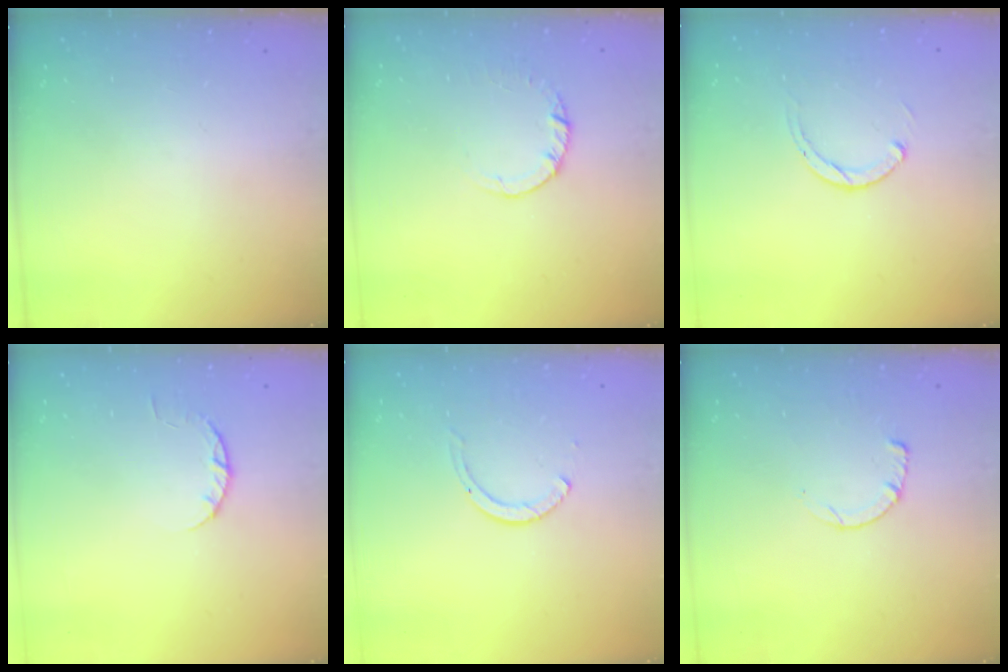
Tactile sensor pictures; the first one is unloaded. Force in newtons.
{"total": 2.5, "press": 2.5, "slide": 0.2}
{"total": 2.5, "press": 2.5, "slide": 0.3}
{"total": 3.3, "press": 3.3, "slide": 0.5}
{"total": 2.6, "press": 2.6, "slide": 0.3}
{"total": 3.0, "press": 3.0, "slide": 0.3}